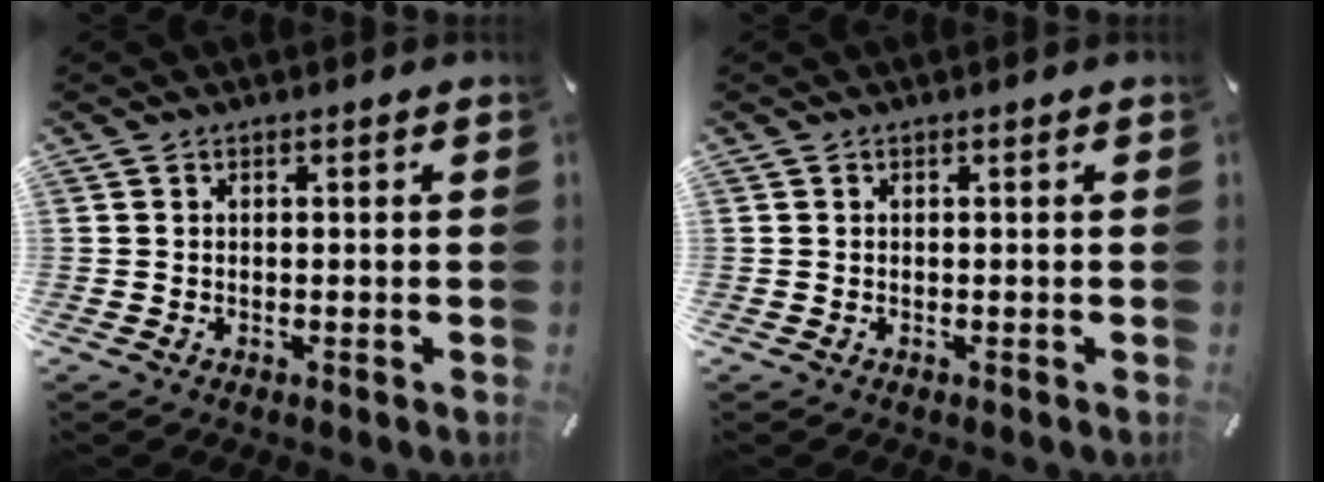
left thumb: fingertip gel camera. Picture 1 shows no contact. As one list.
[{"total": 0.0}]